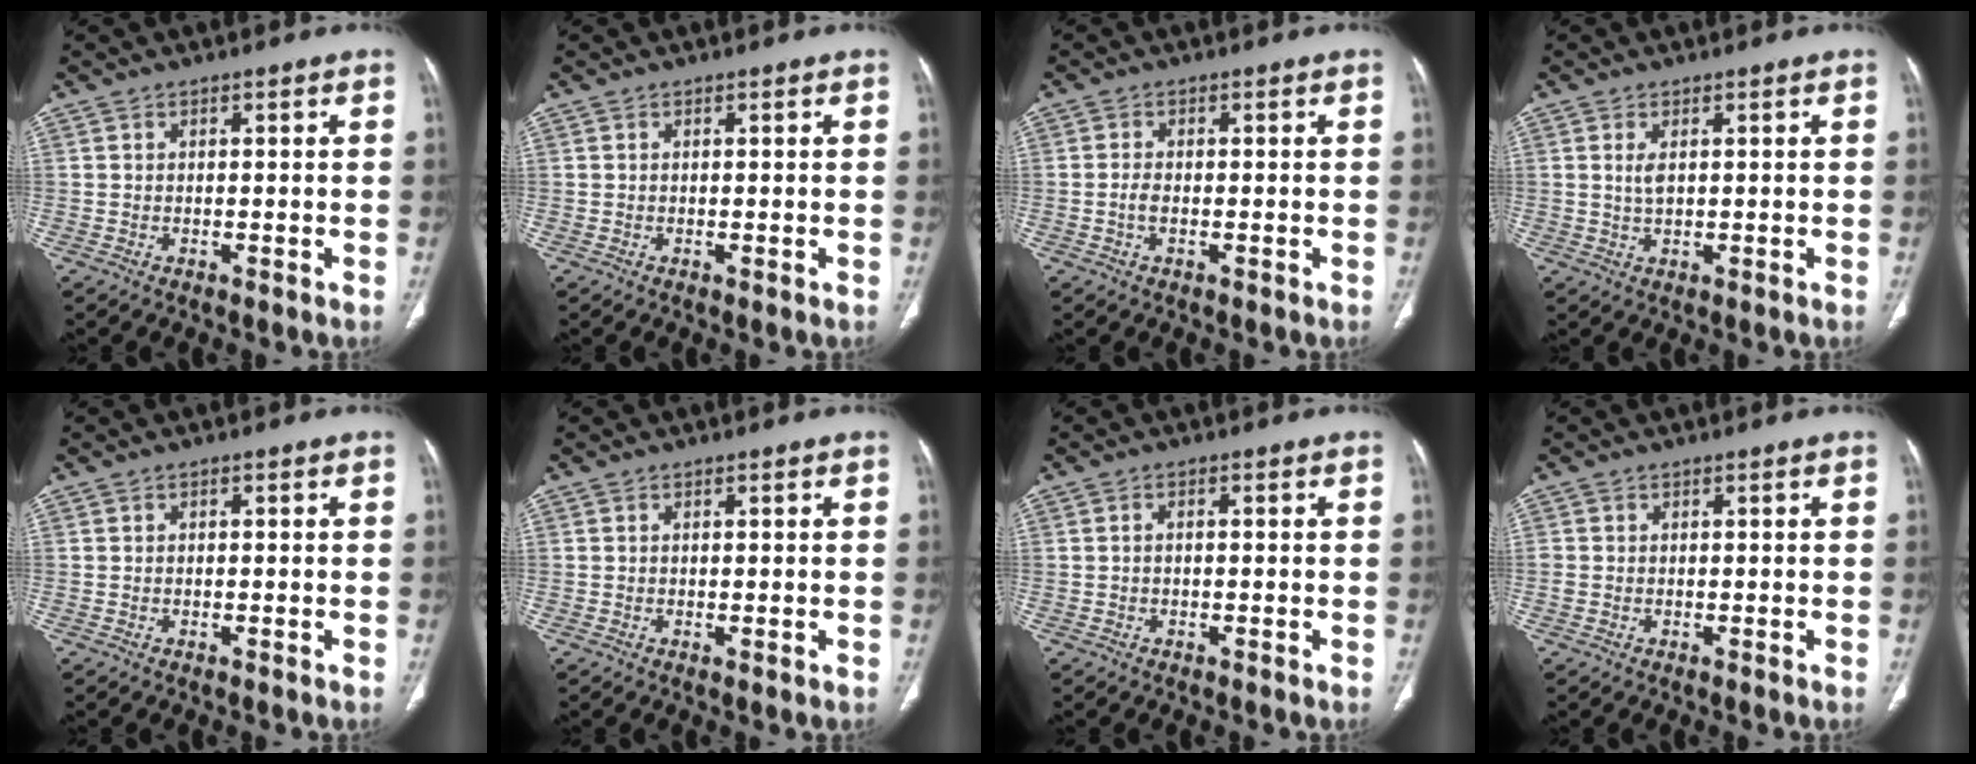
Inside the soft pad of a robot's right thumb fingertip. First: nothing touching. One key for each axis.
{"total": 0.0}
{"total": 1.3, "fx": -0.3, "fy": 0.7, "fz": 1.1, "tx": -0.027, "ty": 0.003, "tz": -0.007}
{"total": 2.4, "fx": 0.6, "fy": 1.1, "fz": 2.0, "tx": -0.044, "ty": -0.003, "tz": 0.016}
{"total": 0.0}
{"total": 0.0}
{"total": 0.8, "fx": -0.1, "fy": 0.4, "fz": 0.7, "tx": -0.014, "ty": 0.003, "tz": -0.004}
{"total": 0.8, "fx": -0.1, "fy": 0.8, "fz": 0.3, "tx": -0.002, "ty": 0.003, "tz": -0.002}